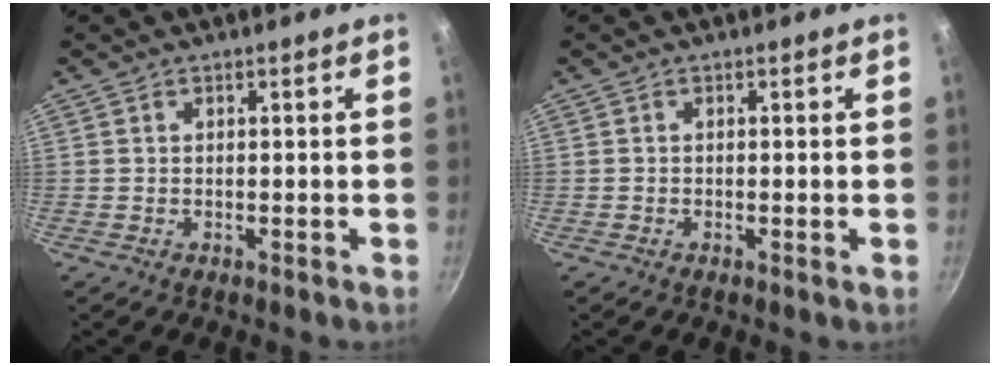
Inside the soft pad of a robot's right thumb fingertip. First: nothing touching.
{"total": 0.0}